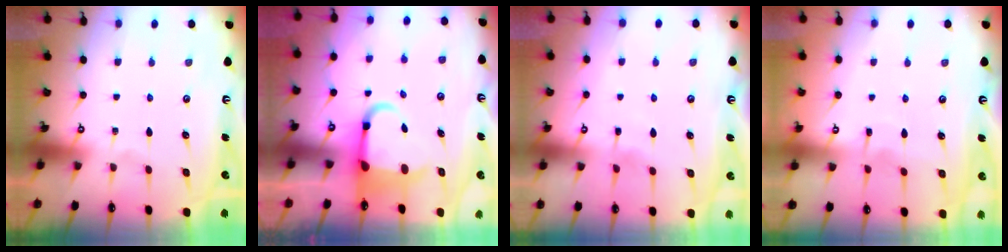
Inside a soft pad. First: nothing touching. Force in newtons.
{"total": 5.4, "press": 5.3, "slide": 1.2}
{"total": 3.4, "press": 3.3, "slide": 0.5}
{"total": 4.1, "press": 4.1, "slide": 0.4}